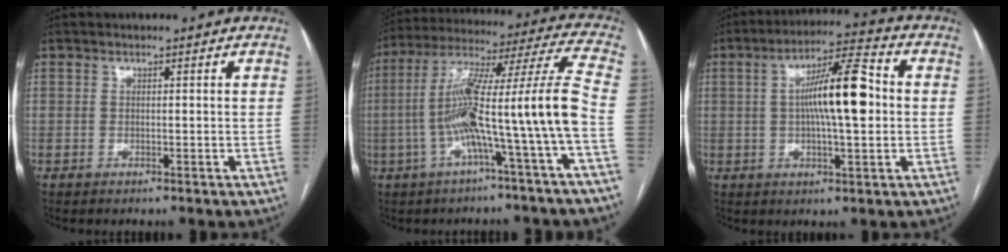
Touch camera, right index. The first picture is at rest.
{"total": 17.4, "force": [-4.4, -1.3, 16.8], "torque": [-0.288, 0.023, -0.083]}
{"total": 12.1, "force": [0.8, 2.0, 11.9], "torque": [-0.204, 0.022, 0.007]}